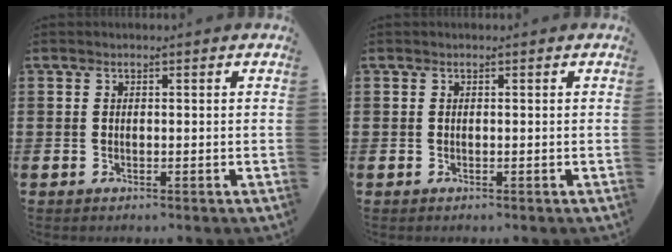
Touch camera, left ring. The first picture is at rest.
{"total": 0.0}